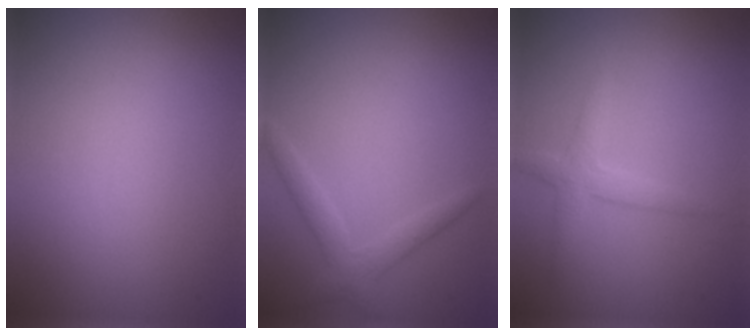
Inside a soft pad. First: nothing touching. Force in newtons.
{"total": 2.0, "press": 2.0, "slide": 0.1}
{"total": 2.1, "press": 2.1, "slide": 0.1}